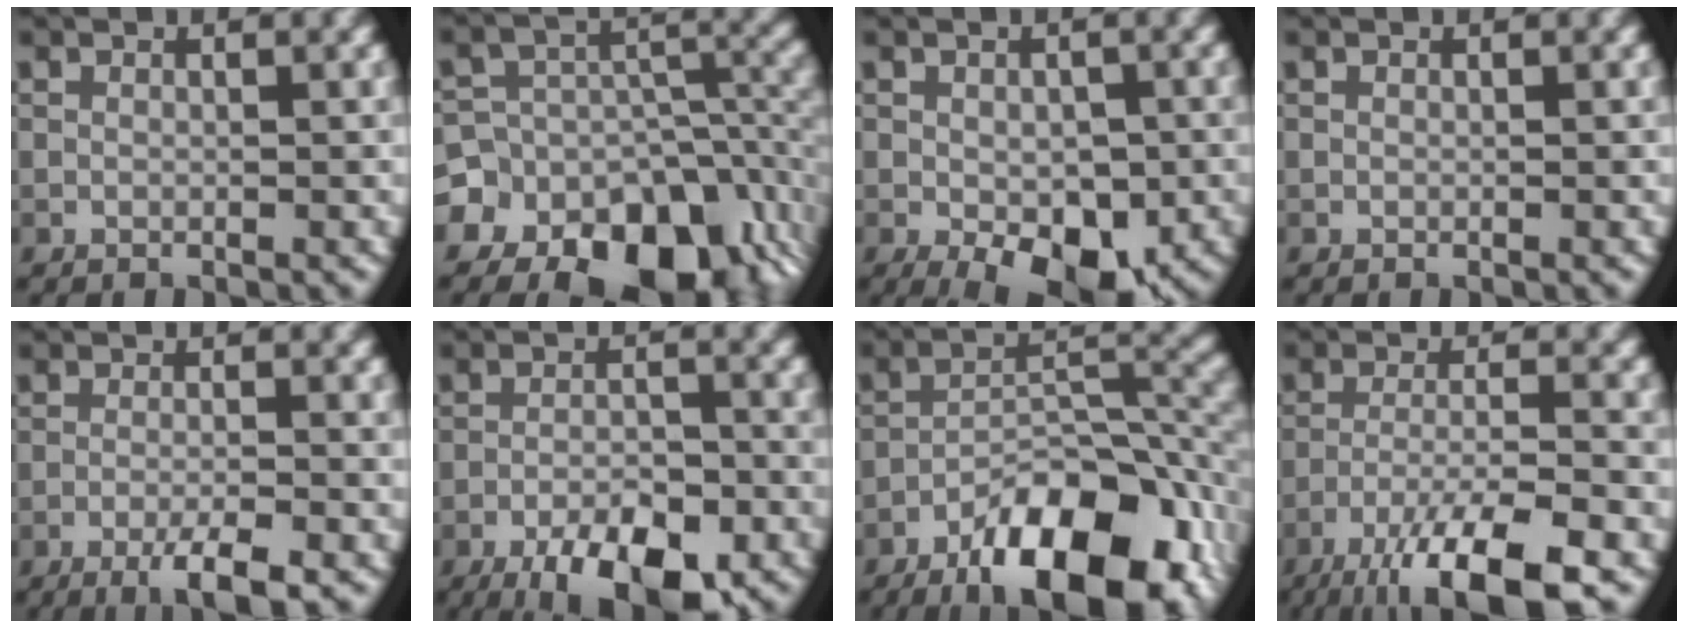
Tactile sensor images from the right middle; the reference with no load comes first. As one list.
[{"total": 15.7, "force": [-9.1, 11.2, 6.2], "torque": [-0.126, -0.013, -0.139]}, {"total": 7.1, "force": [-2.9, 3.5, 5.4], "torque": [-0.088, -0.017, -0.036]}, {"total": 0.0}, {"total": 3.6, "force": [-2.1, 0.5, 2.9], "torque": [-0.051, 0.002, -0.043]}, {"total": 8.0, "force": [-5.3, 2.9, 5.4], "torque": [-0.081, -0.013, -0.081]}, {"total": 14.1, "force": [-8.5, 5.5, 9.8], "torque": [-0.147, -0.006, -0.138]}, {"total": 9.7, "force": [-6.5, 2.1, 6.9], "torque": [-0.115, -0.004, -0.116]}]